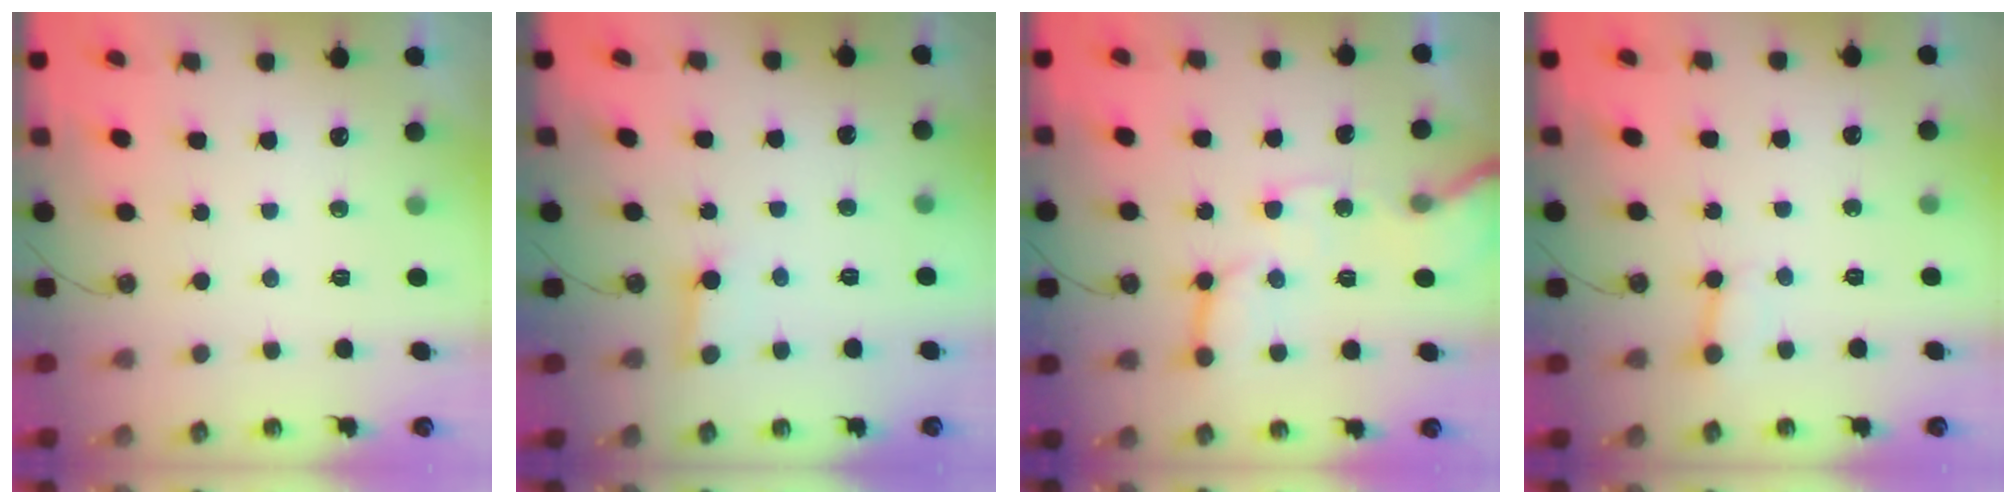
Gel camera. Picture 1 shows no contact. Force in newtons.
{"total": 2.6, "press": 2.5, "slide": 0.3}
{"total": 11.7, "press": 11.6, "slide": 1.5}
{"total": 4.1, "press": 4.1, "slide": 0.3}